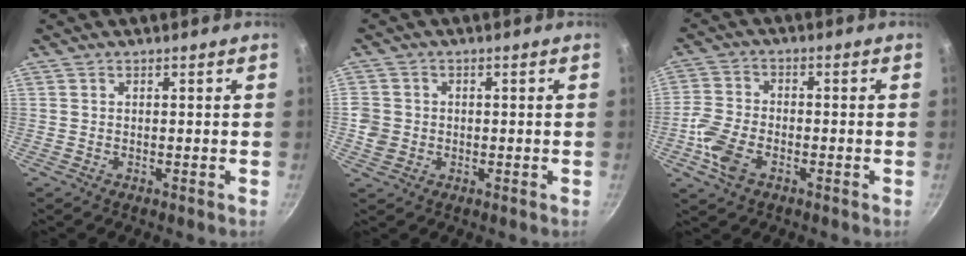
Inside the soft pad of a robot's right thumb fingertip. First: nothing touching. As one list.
[{"total": 4.3, "force": [-0.6, 3.8, 1.8], "torque": [-0.026, 0.006, -0.012]}, {"total": 8.0, "force": [-3.2, 4.8, 5.5], "torque": [-0.115, 0.017, -0.072]}]